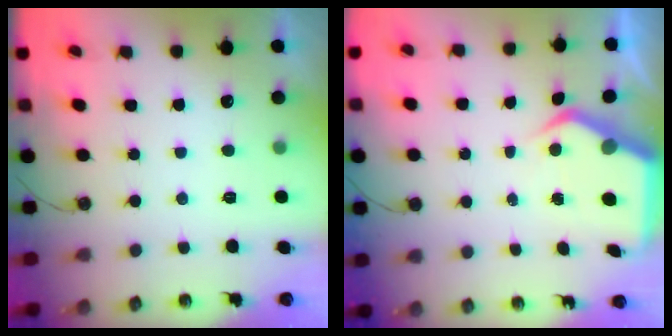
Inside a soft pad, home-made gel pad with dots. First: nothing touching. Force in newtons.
{"total": 5.7, "press": 5.7, "slide": 0.6}